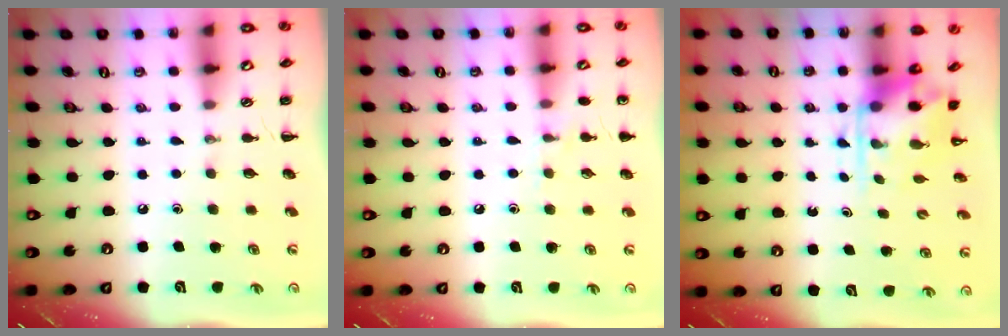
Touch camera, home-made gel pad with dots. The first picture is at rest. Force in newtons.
{"total": 6.5, "press": 6.2, "slide": 1.9}
{"total": 3.8, "press": 3.7, "slide": 0.9}